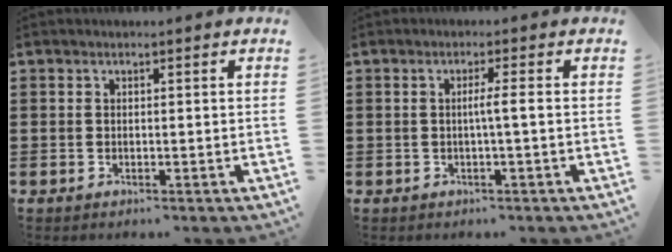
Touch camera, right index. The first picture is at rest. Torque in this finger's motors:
{"motor_torque": [0.50, -0.26, 0.23, 0.06]}